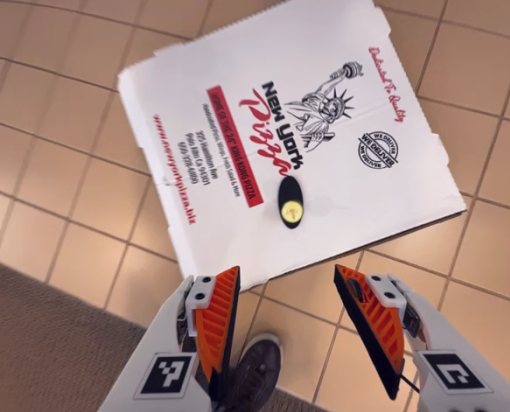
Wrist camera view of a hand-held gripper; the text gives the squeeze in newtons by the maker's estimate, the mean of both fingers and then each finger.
{"total": 0.0}